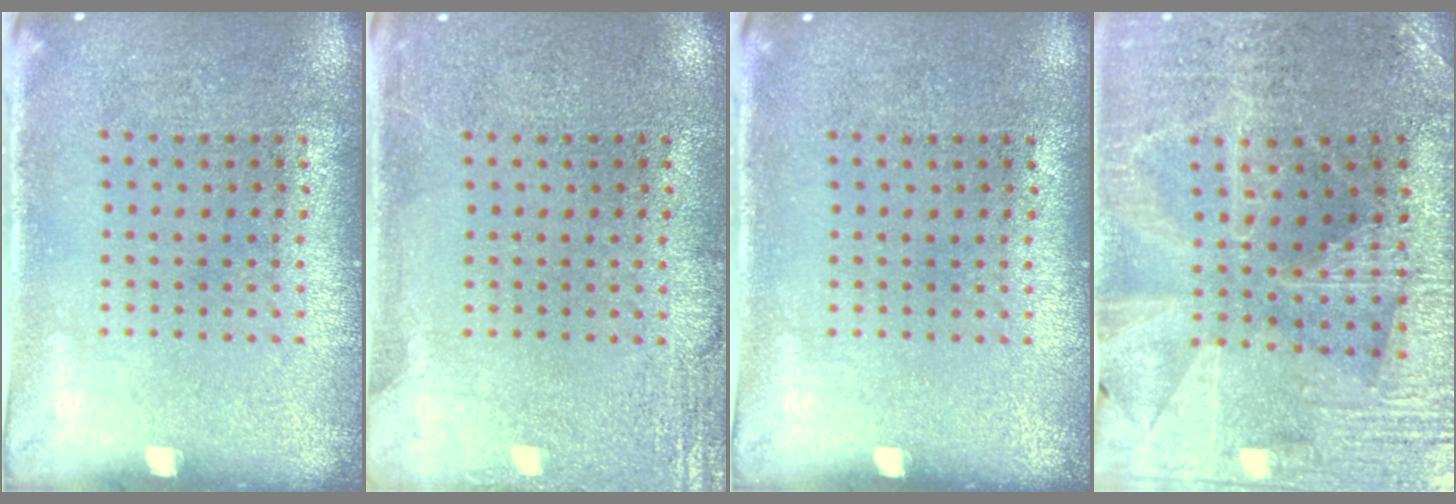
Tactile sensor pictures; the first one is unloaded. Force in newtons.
{"total": 2.6, "press": 2.6, "slide": 0.3}
{"total": 0.0}
{"total": 2.9, "press": 2.9, "slide": 0.6}